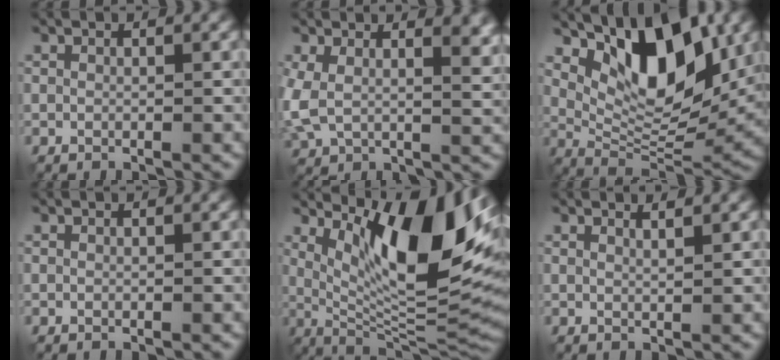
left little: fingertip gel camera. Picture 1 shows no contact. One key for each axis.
{"total": 9.2, "fx": 2.6, "fy": 5.3, "fz": 7.0, "tx": -0.153, "ty": -0.013, "tz": 0.055}
{"total": 9.9, "fx": 4.2, "fy": 4.5, "fz": 7.8, "tx": -0.122, "ty": -0.011, "tz": 0.076}
{"total": 0.0}
{"total": 13.5, "fx": 4.7, "fy": 3.7, "fz": 12.1, "tx": -0.180, "ty": -0.004, "tz": 0.083}
{"total": 1.3, "fx": 1.1, "fy": 0.3, "fz": 0.7, "tx": -0.004, "ty": 0.002, "tz": 0.010}